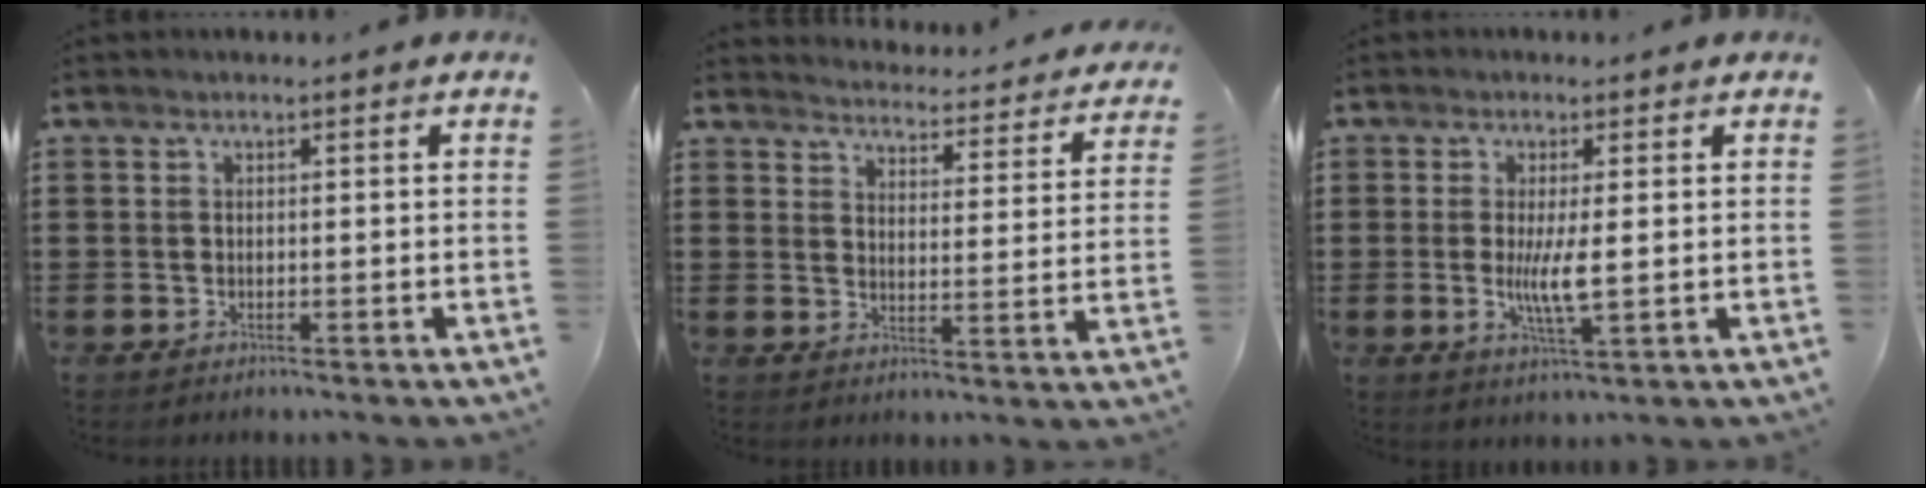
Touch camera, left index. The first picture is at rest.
{"total": 3.7, "force": [3.7, -0.3, 0.1], "torque": [-0.017, -0.038, 0.057]}
{"total": 5.3, "force": [0.0, 0.8, 5.3], "torque": [-0.109, -0.009, -0.006]}